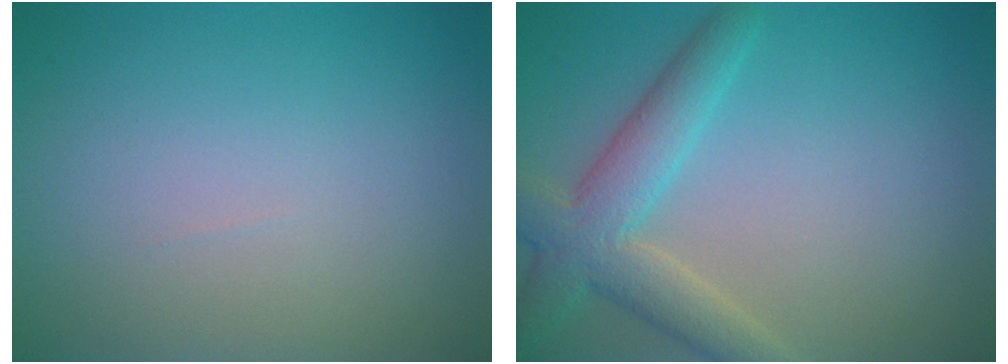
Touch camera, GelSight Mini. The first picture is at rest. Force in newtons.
{"total": 4.9, "press": 4.9, "slide": 0.5}